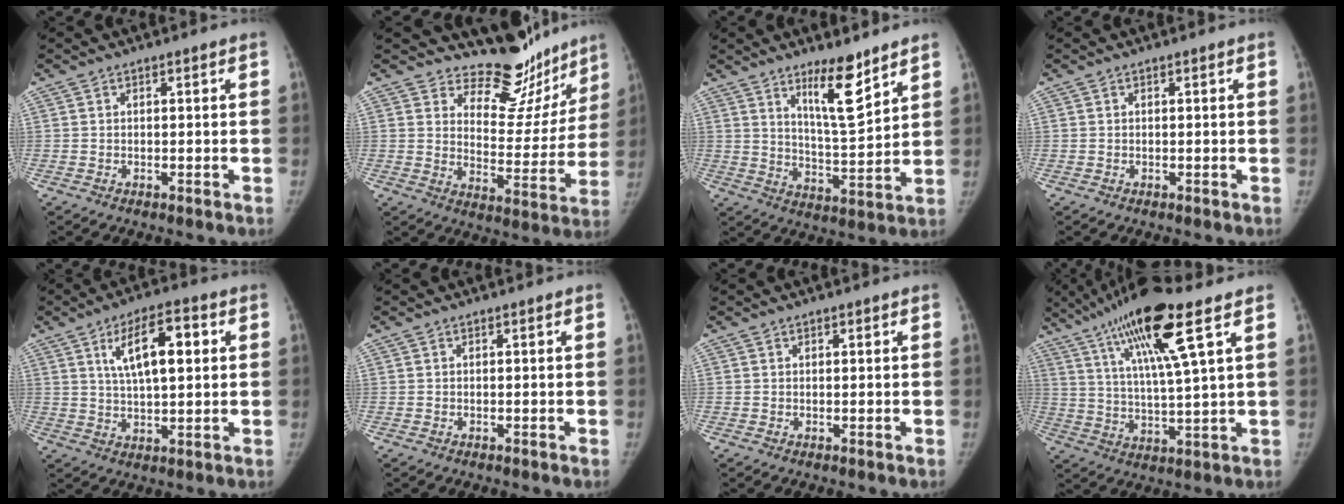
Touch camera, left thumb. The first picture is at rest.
{"total": 15.0, "force": [13.2, 6.5, 2.9], "torque": [0.023, -0.119, 0.175]}
{"total": 10.3, "force": [7.0, 2.1, 7.3], "torque": [-0.108, -0.064, 0.123]}
{"total": 0.0}
{"total": 11.3, "force": [3.5, 4.5, 9.8], "torque": [-0.149, -0.002, 0.059]}
{"total": 0.0}
{"total": 0.6, "force": [0.4, 0.4, 0.3], "torque": [-0.001, -0.002, 0.004]}
{"total": 17.4, "force": [9.1, 1.9, 14.7], "torque": [-0.266, -0.022, 0.161]}